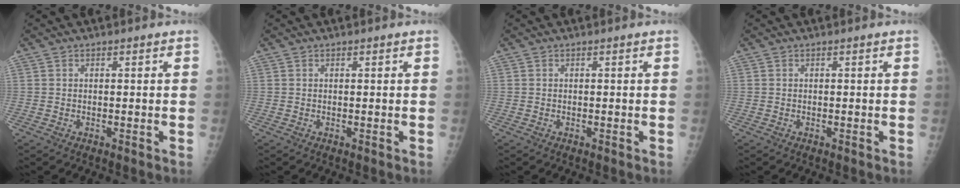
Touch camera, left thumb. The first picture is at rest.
{"total": 0.0}
{"total": 0.0}
{"total": 0.0}